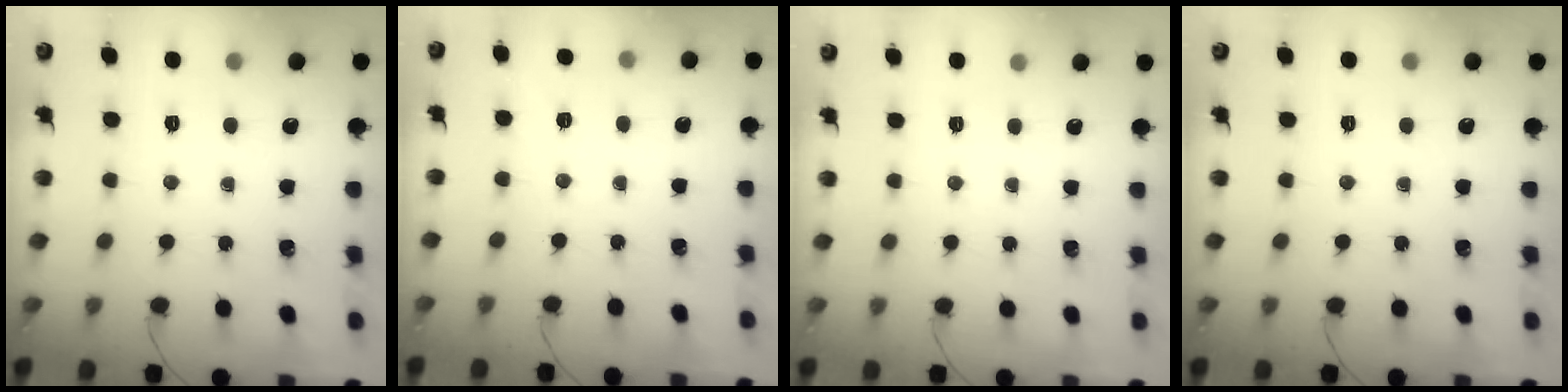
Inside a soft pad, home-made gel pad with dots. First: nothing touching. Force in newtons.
{"total": 3.9, "press": 3.6, "slide": 1.5}
{"total": 2.5, "press": 2.5, "slide": 0.5}
{"total": 0.0}